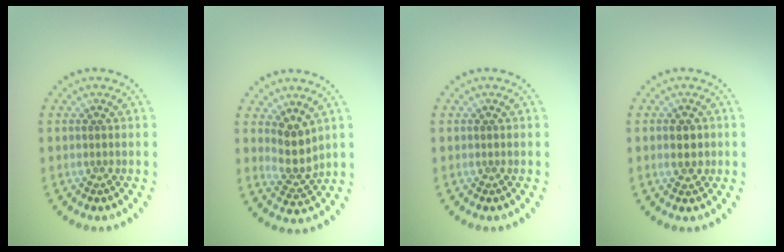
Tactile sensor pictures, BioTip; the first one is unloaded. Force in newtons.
{"total": 2.9, "press": 2.4, "slide": 1.7}
{"total": 0.0}
{"total": 1.7, "press": 1.7, "slide": 0.1}